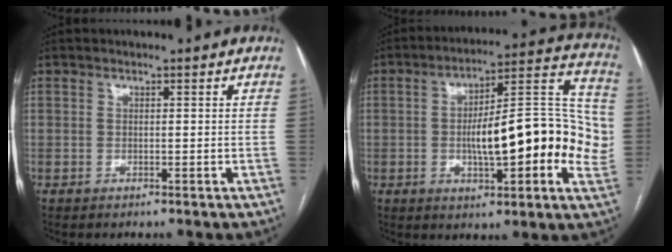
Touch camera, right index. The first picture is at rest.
{"total": 19.9, "force": [-1.7, 5.7, 19.0], "torque": [-0.252, 0.038, -0.024]}